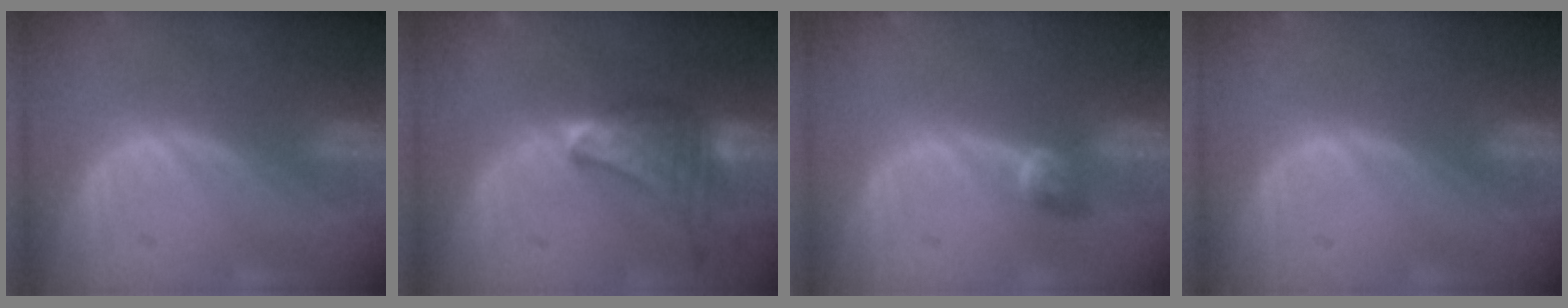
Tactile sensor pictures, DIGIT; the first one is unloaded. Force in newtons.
{"total": 9.6, "press": 8.5, "slide": 4.4}
{"total": 2.8, "press": 2.5, "slide": 1.3}
{"total": 0.0}